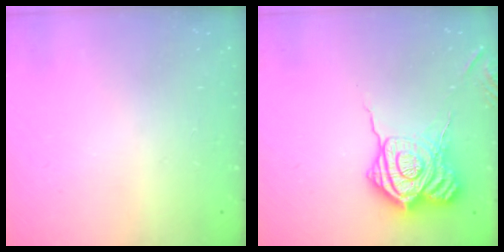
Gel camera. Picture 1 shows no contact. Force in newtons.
{"total": 19.7, "press": 19.7, "slide": 1.0}